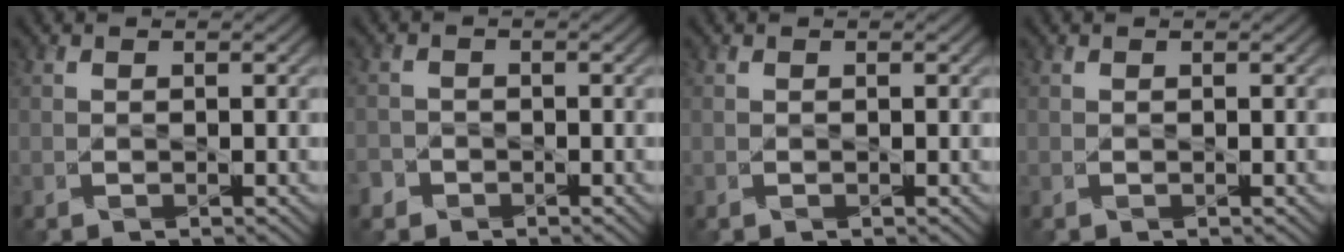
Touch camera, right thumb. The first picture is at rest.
{"total": 1.6, "force": [-1.2, 1.1, 0.3], "torque": [-0.006, 0.000, -0.030]}
{"total": 0.0}
{"total": 0.0}